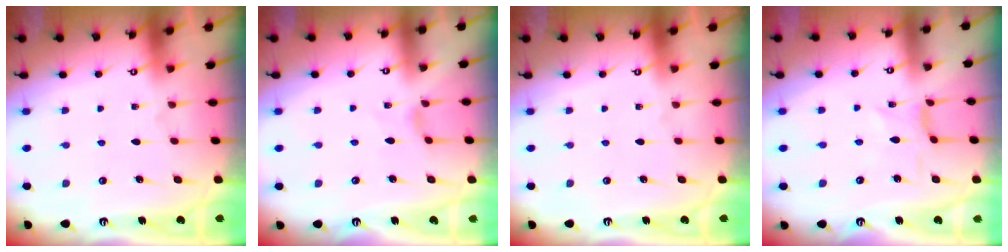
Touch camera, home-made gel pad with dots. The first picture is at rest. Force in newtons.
{"total": 1.2, "press": 1.2, "slide": 0.4}
{"total": 0.0}
{"total": 0.0}